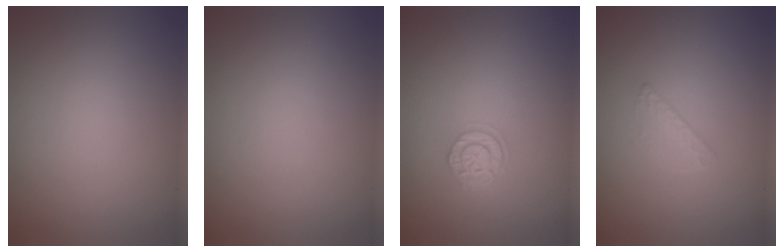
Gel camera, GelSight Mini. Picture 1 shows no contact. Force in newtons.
{"total": 0.0}
{"total": 2.4, "press": 2.0, "slide": 1.3}
{"total": 0.6, "press": 0.3, "slide": 0.5}